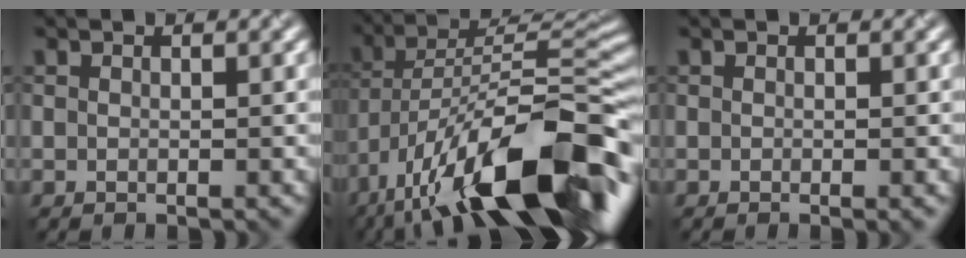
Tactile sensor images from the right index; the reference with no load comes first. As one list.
[{"total": 16.9, "force": [-8.6, 6.1, 13.3], "torque": [-0.208, 0.021, -0.160]}, {"total": 0.6, "force": [-0.2, 0.1, 0.6], "torque": [-0.008, -0.006, -0.003]}]